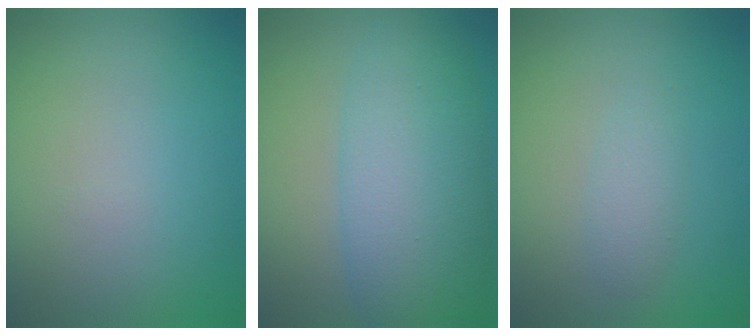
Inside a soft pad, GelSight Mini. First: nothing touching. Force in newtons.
{"total": 7.8, "press": 7.8, "slide": 0.1}
{"total": 1.3, "press": 1.3, "slide": 0.0}